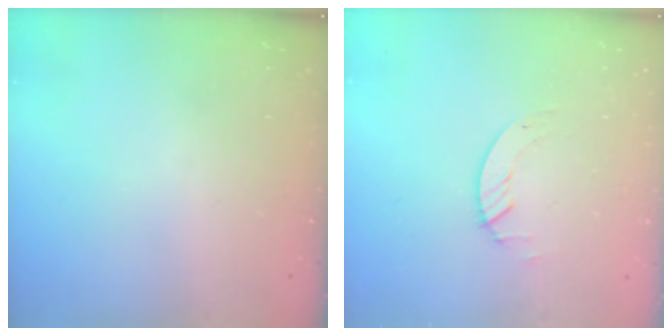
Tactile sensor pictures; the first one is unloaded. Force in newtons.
{"total": 1.3, "press": 1.2, "slide": 0.1}